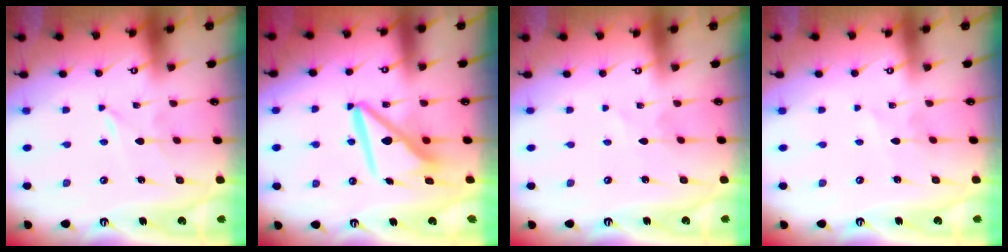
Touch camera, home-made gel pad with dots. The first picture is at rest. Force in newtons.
{"total": 11.2, "press": 11.1, "slide": 1.3}
{"total": 0.8, "press": 0.8, "slide": 0.1}
{"total": 2.6, "press": 2.6, "slide": 0.4}